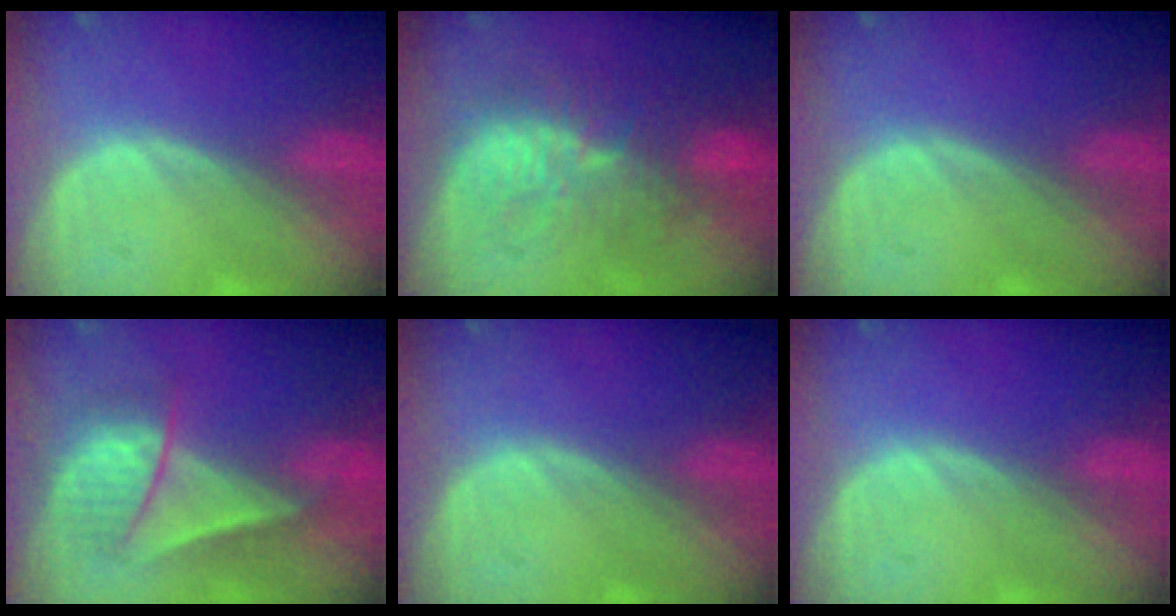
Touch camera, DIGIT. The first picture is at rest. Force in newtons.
{"total": 10.7, "press": 9.6, "slide": 4.8}
{"total": 0.0}
{"total": 6.8, "press": 6.8, "slide": 0.4}
{"total": 0.0}
{"total": 0.0}